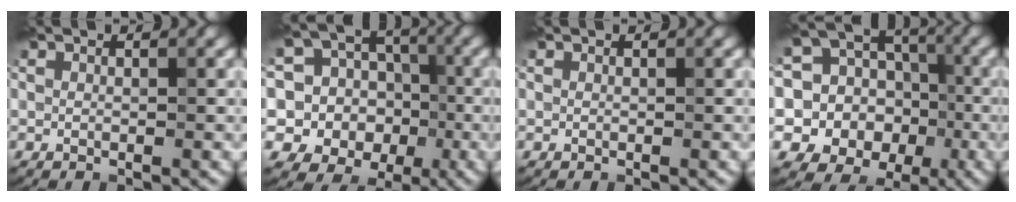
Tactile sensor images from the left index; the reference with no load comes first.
{"total": 14.7, "force": [-2.0, 13.8, 4.5], "torque": [-0.124, 0.016, -0.042]}
{"total": 0.0}
{"total": 16.0, "force": [-2.9, 15.0, 5.0], "torque": [-0.136, 0.002, -0.048]}